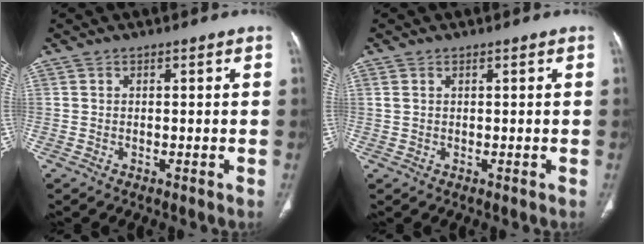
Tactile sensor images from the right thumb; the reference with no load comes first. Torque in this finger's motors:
{"motor_torque": [-0.15, -0.50, -0.36, 0.24, -0.02]}